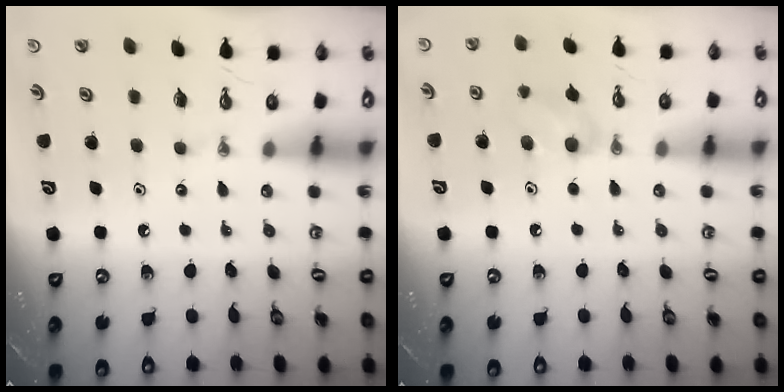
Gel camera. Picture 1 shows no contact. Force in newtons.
{"total": 9.0, "press": 6.3, "slide": 6.5}